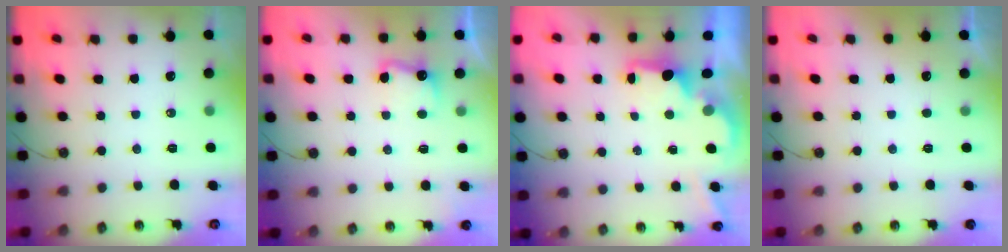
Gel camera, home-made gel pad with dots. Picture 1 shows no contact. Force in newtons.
{"total": 3.7, "press": 3.6, "slide": 0.9}
{"total": 2.2, "press": 2.1, "slide": 0.8}
{"total": 0.0}